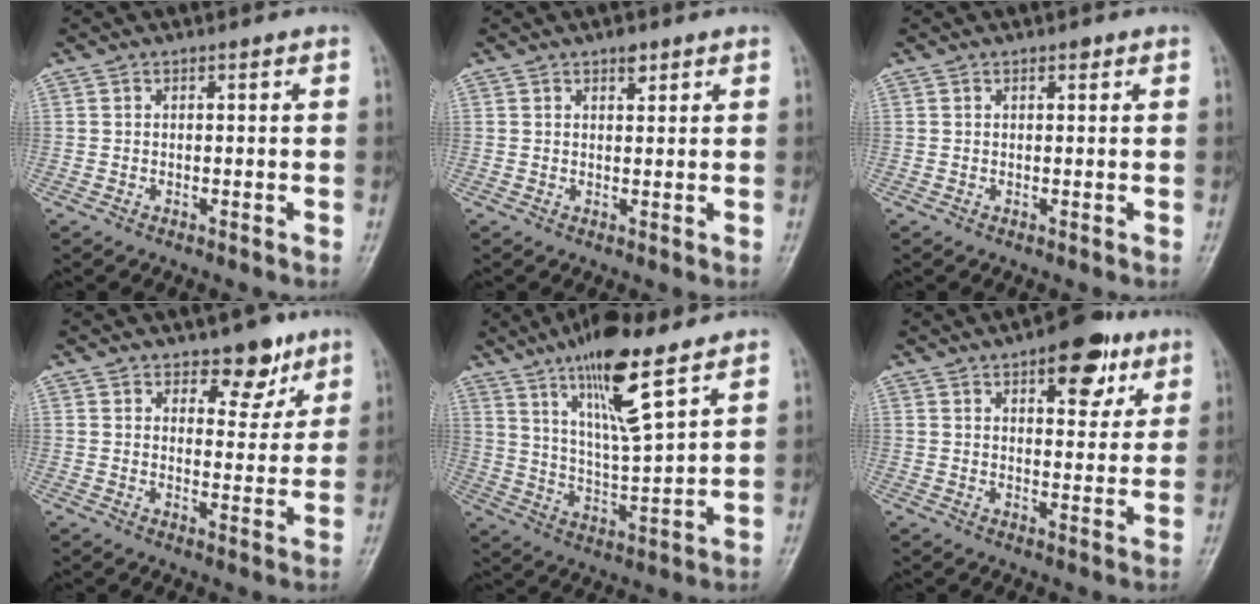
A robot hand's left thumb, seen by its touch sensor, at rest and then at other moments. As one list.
[{"total": 2.0, "force": [1.4, 0.9, 1.1], "torque": [-0.008, -0.006, 0.020]}, {"total": 0.8, "force": [0.5, 0.4, 0.4], "torque": [-0.002, -0.002, 0.005]}, {"total": 6.7, "force": [4.8, 3.8, 2.9], "torque": [-0.004, -0.031, 0.069]}, {"total": 14.9, "force": [9.2, 3.1, 11.2], "torque": [-0.188, -0.051, 0.171]}, {"total": 10.9, "force": [5.9, 5.1, 7.5], "torque": [-0.067, -0.023, 0.079]}]